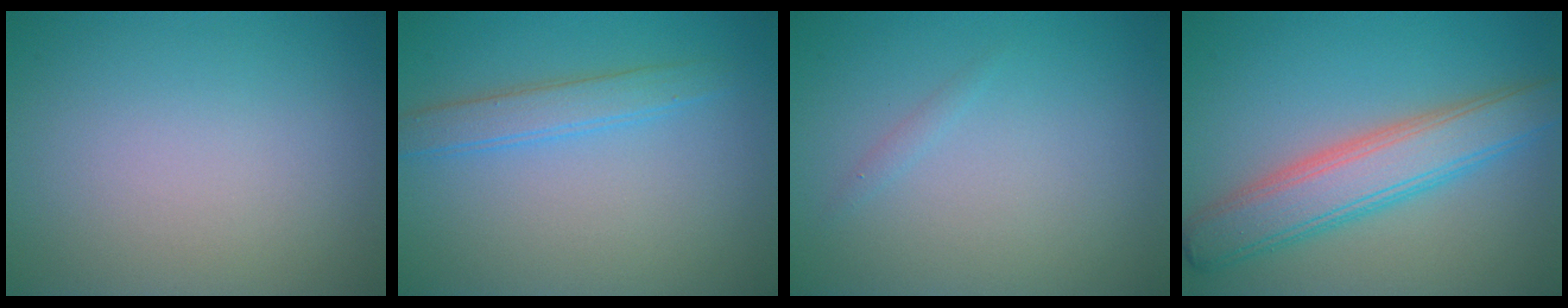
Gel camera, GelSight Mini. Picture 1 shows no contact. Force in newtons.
{"total": 2.5, "press": 2.5, "slide": 0.1}
{"total": 0.5, "press": 0.5, "slide": 0.0}
{"total": 6.1, "press": 6.1, "slide": 0.4}